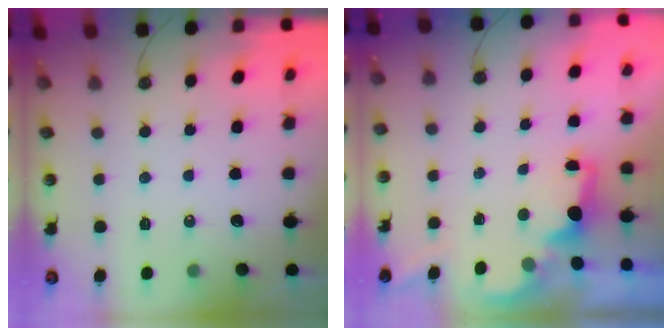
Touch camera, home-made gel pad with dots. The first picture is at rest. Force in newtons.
{"total": 1.6, "press": 1.4, "slide": 0.7}